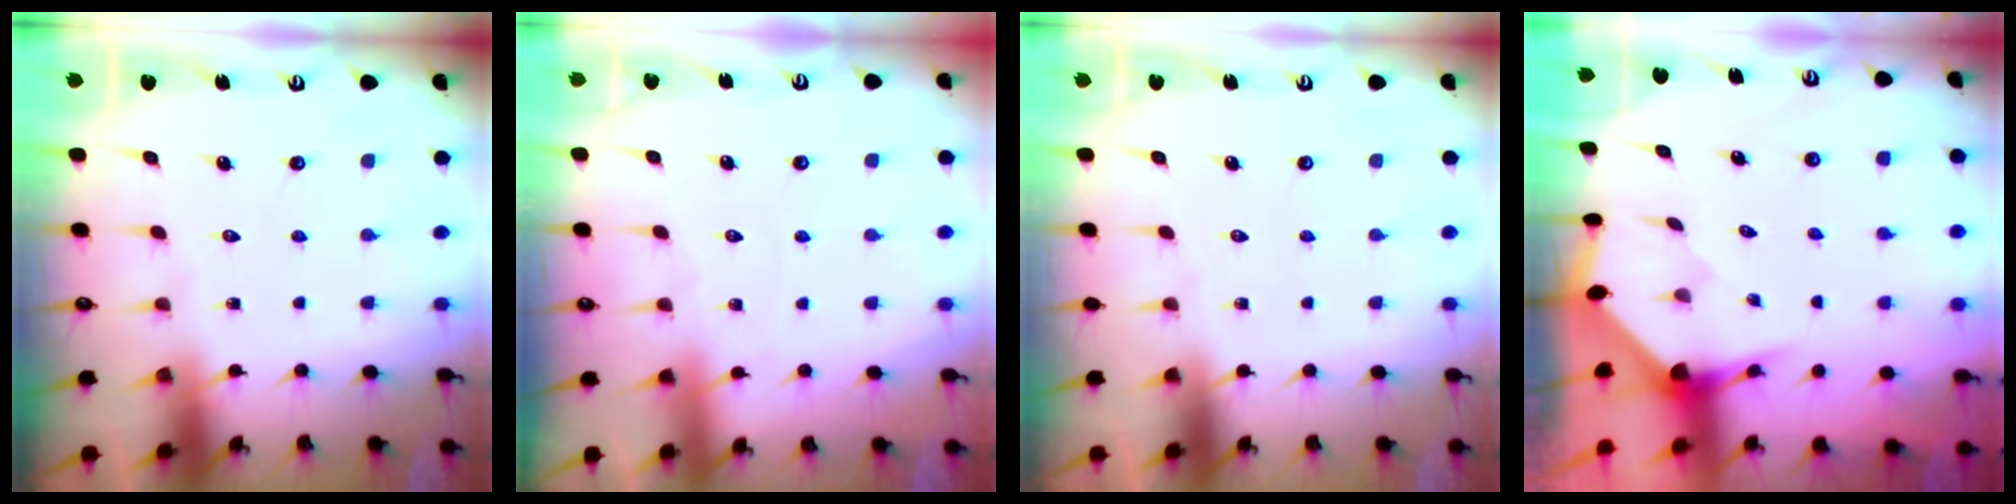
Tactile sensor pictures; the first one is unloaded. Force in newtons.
{"total": 1.4, "press": 1.3, "slide": 0.3}
{"total": 0.0}
{"total": 3.2, "press": 3.2, "slide": 0.3}